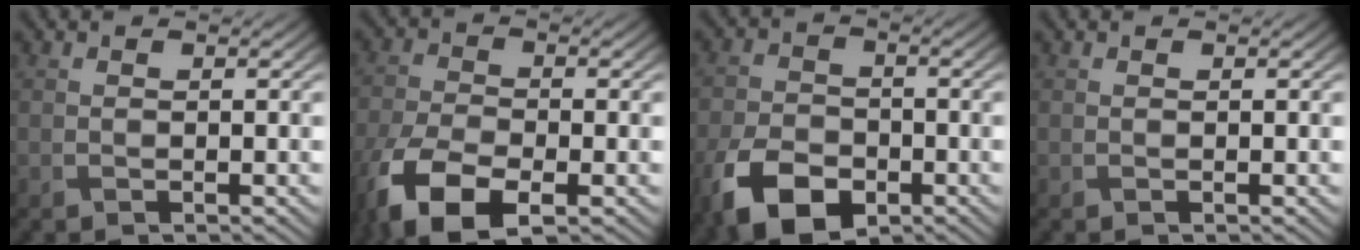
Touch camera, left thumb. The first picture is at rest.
{"total": 9.5, "force": [-5.4, 4.3, 6.5], "torque": [-0.154, -0.025, -0.107]}
{"total": 9.2, "force": [-4.7, 5.7, 5.5], "torque": [-0.131, -0.020, -0.085]}
{"total": 0.0}